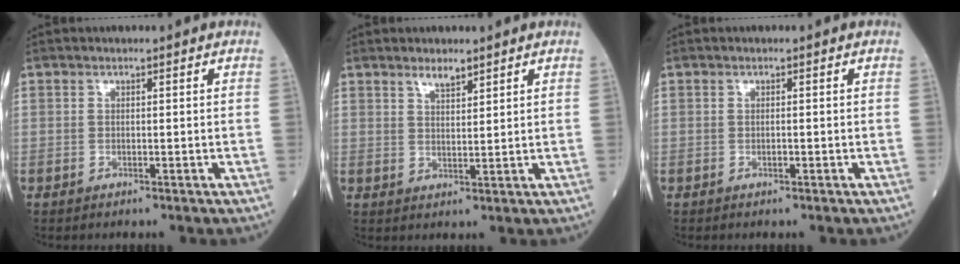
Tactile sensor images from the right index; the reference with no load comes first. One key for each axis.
{"total": 2.7, "fx": 2.2, "fy": 0.6, "fz": 1.5, "tx": -0.031, "ty": -0.003, "tz": 0.040}
{"total": 0.6, "fx": -0.2, "fy": 0.2, "fz": 0.6, "tx": -0.012, "ty": -0.002, "tz": -0.001}